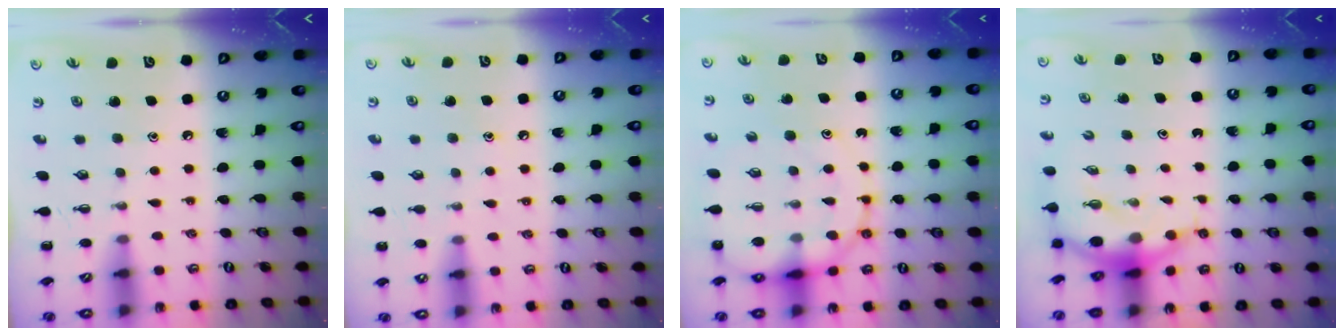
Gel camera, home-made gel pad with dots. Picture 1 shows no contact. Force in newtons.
{"total": 5.4, "press": 5.2, "slide": 1.7}
{"total": 14.0, "press": 13.6, "slide": 3.5}
{"total": 6.4, "press": 6.3, "slide": 1.2}